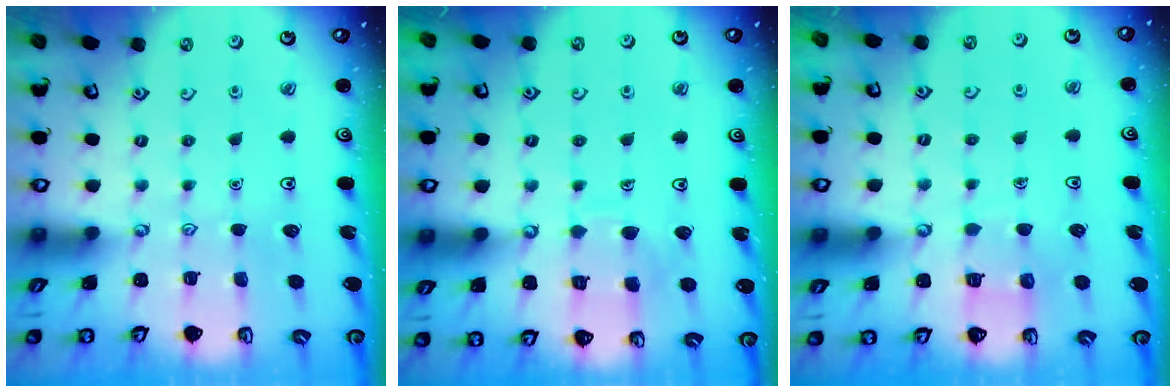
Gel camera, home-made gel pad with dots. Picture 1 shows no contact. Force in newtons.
{"total": 7.7, "press": 7.7, "slide": 0.8}
{"total": 5.7, "press": 5.6, "slide": 0.4}